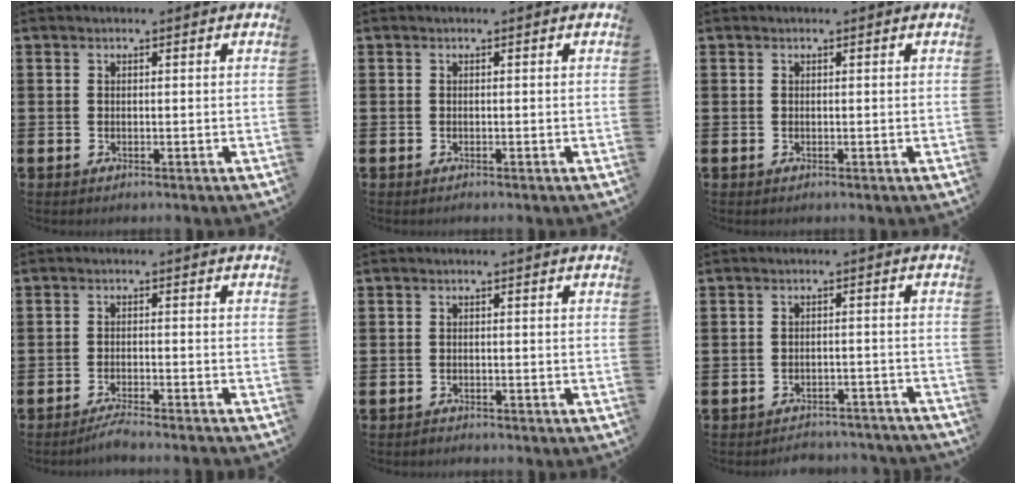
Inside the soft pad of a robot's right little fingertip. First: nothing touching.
{"total": 0.0}
{"total": 0.0}
{"total": 2.3, "force": [-2.0, -0.2, 1.1], "torque": [-0.017, 0.006, -0.039]}
{"total": 0.7, "force": [-0.7, 0.1, 0.0], "torque": [-0.001, 0.000, -0.015]}
{"total": 2.5, "force": [-2.5, 0.1, -0.1], "torque": [-0.005, 0.004, -0.055]}